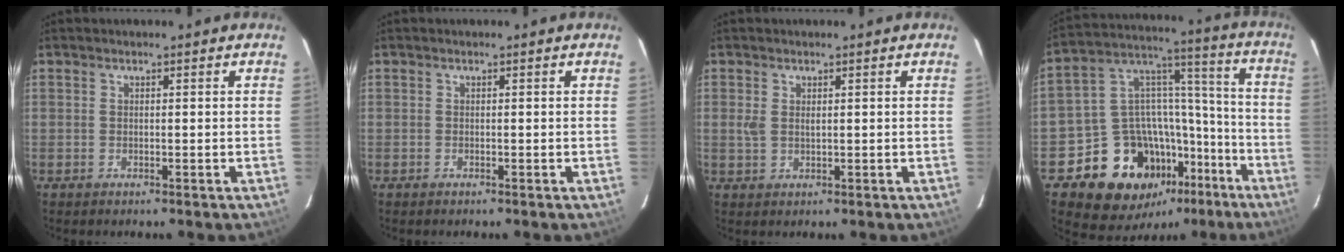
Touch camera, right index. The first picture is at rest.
{"total": 0.0}
{"total": 2.1, "force": [0.6, 1.2, 1.6], "torque": [-0.031, 0.001, 0.013]}
{"total": 20.2, "force": [-11.6, 14.2, 8.4], "torque": [-0.166, 0.076, -0.155]}